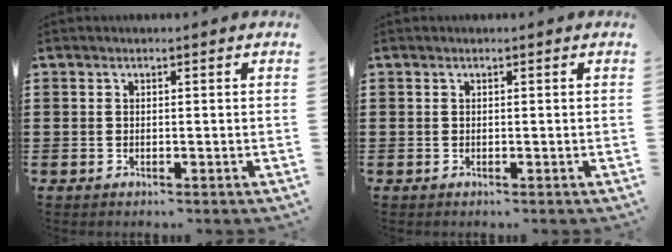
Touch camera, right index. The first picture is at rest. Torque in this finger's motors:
{"motor_torque": [1.18, 0.95, 0.01, -0.01]}